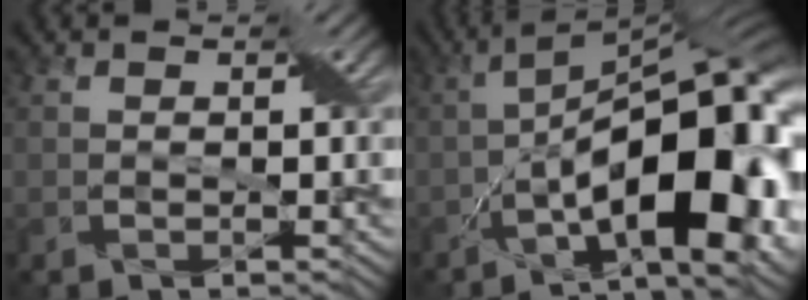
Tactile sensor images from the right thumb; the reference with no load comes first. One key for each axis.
{"total": 17.6, "fx": -5.3, "fy": 6.7, "fz": 15.5, "tx": -0.223, "ty": 0.005, "tz": -0.085}